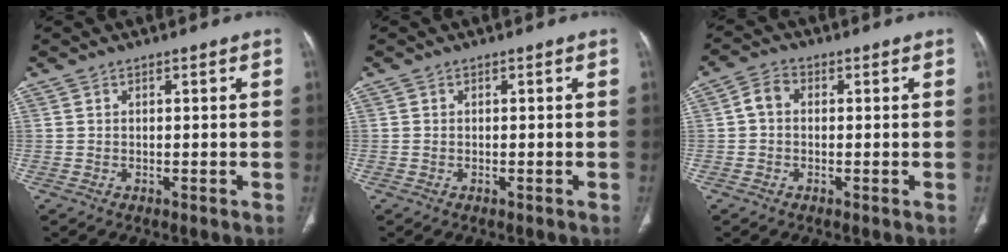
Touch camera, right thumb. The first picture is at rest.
{"total": 0.0}
{"total": 3.3, "force": [0.0, 2.5, 2.2], "torque": [-0.037, 0.010, -0.009]}